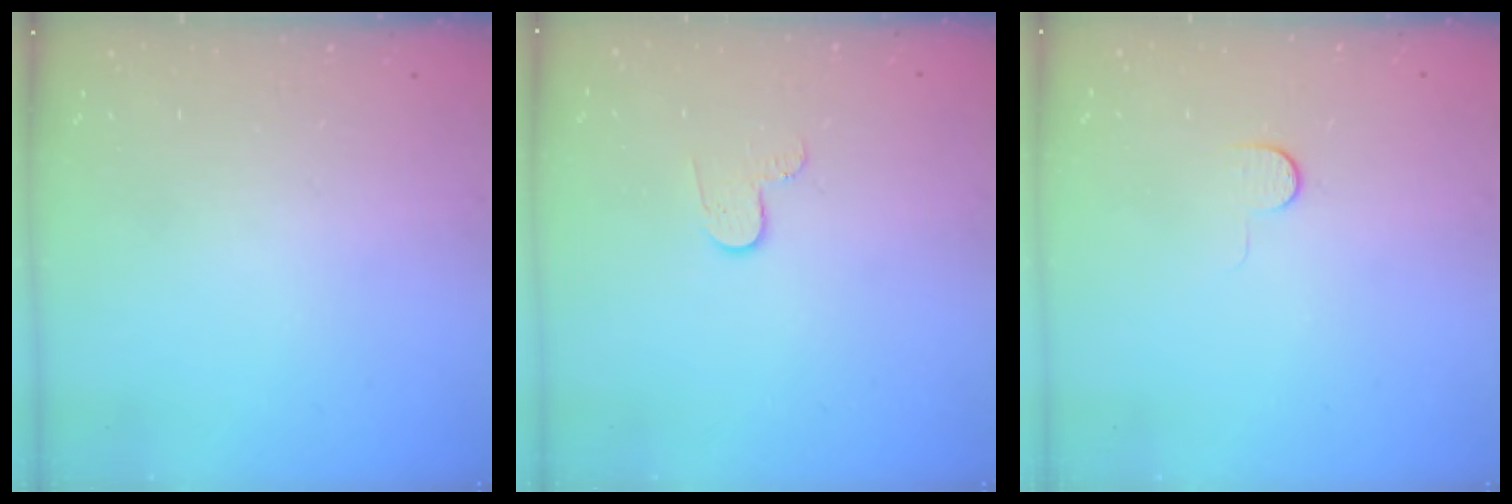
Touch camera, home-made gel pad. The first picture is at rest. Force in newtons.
{"total": 4.6, "press": 4.6, "slide": 0.5}
{"total": 5.0, "press": 5.0, "slide": 0.5}